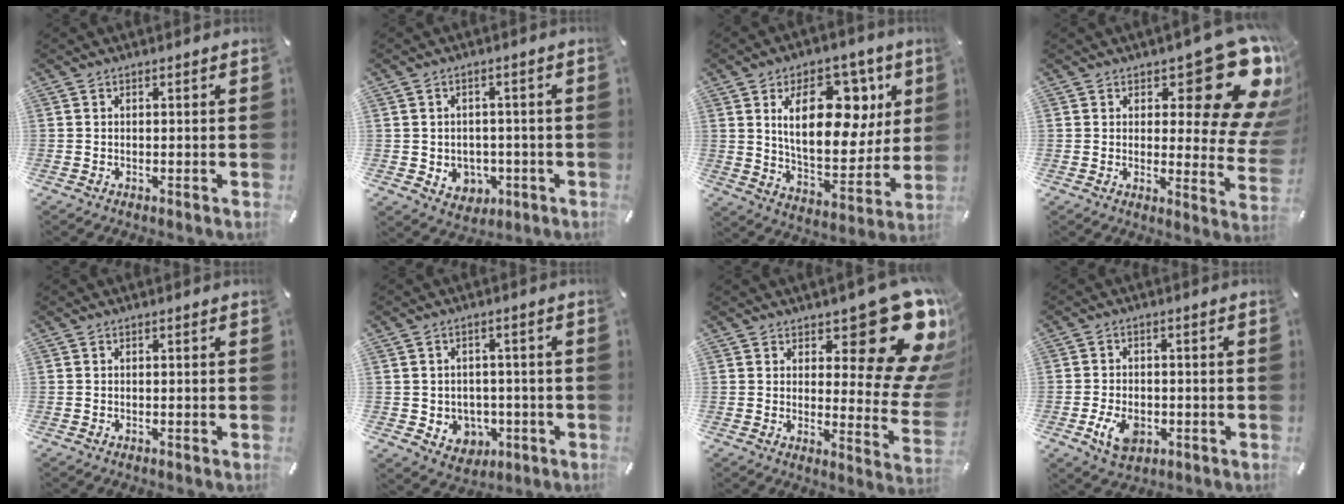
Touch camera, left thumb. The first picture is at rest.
{"total": 5.0, "force": [-0.3, 4.8, 1.4], "torque": [-0.016, 0.004, -0.004]}
{"total": 20.3, "force": [8.0, 11.9, 14.5], "torque": [-0.213, -0.028, 0.132]}
{"total": 19.1, "force": [10.0, 7.7, 14.3], "torque": [-0.160, -0.085, 0.160]}
{"total": 0.0}
{"total": 5.6, "force": [0.1, 5.4, 1.1], "torque": [-0.008, -0.004, 0.005]}
{"total": 21.1, "force": [10.6, 9.2, 15.7], "torque": [-0.173, -0.092, 0.176]}
{"total": 6.6, "force": [-2.1, 4.7, 4.1], "torque": [-0.084, 0.004, -0.039]}